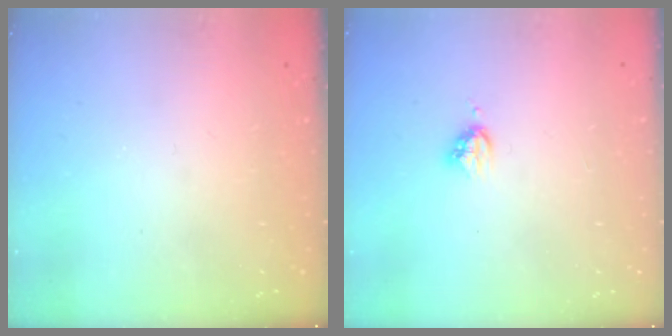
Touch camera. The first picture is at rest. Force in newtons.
{"total": 3.4, "press": 3.4, "slide": 0.4}